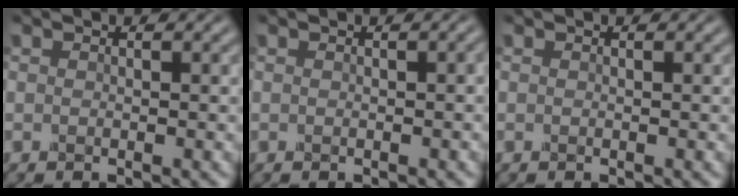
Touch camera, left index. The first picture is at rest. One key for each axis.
{"total": 1.4, "fx": -0.3, "fy": 0.8, "fz": 1.1, "tx": 0.004, "ty": 0.011, "tz": -0.011}
{"total": 0.0}